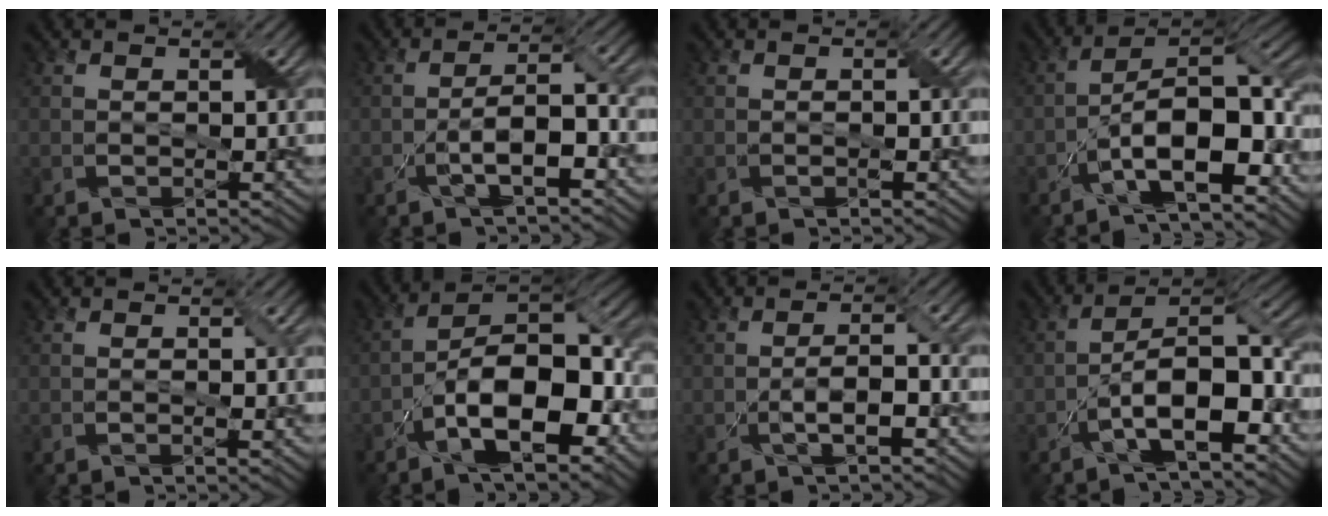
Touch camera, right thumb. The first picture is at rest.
{"total": 6.2, "force": [-2.5, 1.7, 5.4], "torque": [-0.096, 0.016, -0.048]}
{"total": 0.7, "force": [-0.3, 0.1, 0.7], "torque": [-0.014, 0.001, -0.003]}
{"total": 13.0, "force": [-5.8, 5.1, 10.4], "torque": [-0.174, -0.008, -0.107]}
{"total": 1.2, "force": [-0.4, 0.0, 1.1], "torque": [-0.021, 0.001, -0.007]}
{"total": 13.9, "force": [-5.5, 6.1, 11.2], "torque": [-0.179, -0.006, -0.108]}
{"total": 3.7, "force": [-1.5, 0.7, 3.3], "torque": [-0.062, 0.009, -0.031]}
{"total": 11.8, "force": [-5.3, 4.3, 9.6], "torque": [-0.166, -0.002, -0.095]}